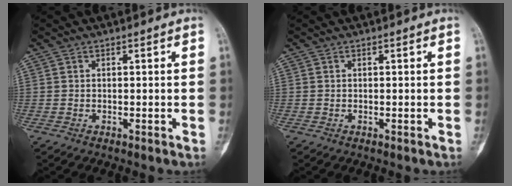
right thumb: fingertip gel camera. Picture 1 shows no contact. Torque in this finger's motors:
{"motor_torque": [0.07, -0.02, 0.05, -0.02, 0.01]}